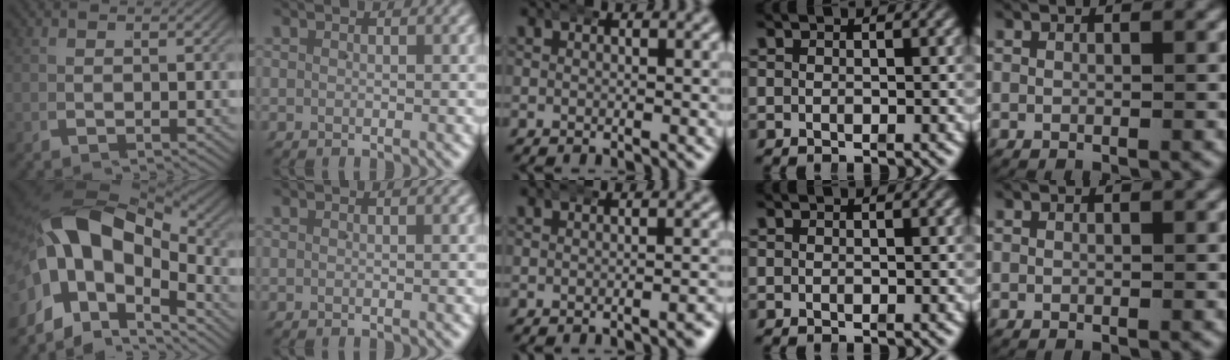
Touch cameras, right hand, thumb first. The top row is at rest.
{"thumb": {"total": 17.7, "force": [-1.4, 12.2, 12.7], "torque": [-0.267, -0.042, -0.007]}, "middle": {"total": 1.3, "force": [-1.1, 0.1, 0.6], "torque": [-0.004, 0.005, -0.020]}}